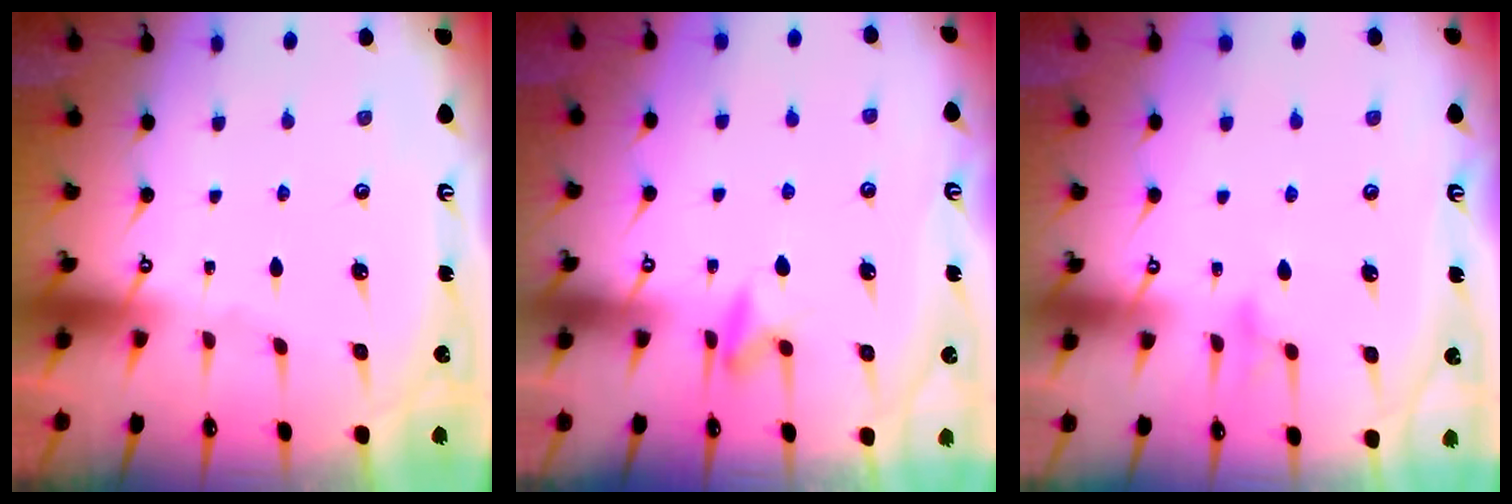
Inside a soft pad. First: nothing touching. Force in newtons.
{"total": 6.0, "press": 5.7, "slide": 1.7}
{"total": 7.7, "press": 7.7, "slide": 0.5}